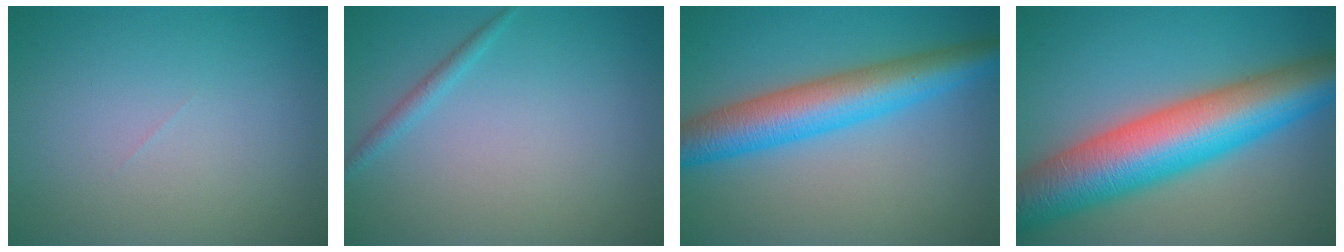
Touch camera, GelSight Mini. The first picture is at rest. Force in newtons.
{"total": 1.1, "press": 1.1, "slide": 0.1}
{"total": 7.4, "press": 7.4, "slide": 0.0}
{"total": 12.6, "press": 12.6, "slide": 0.2}